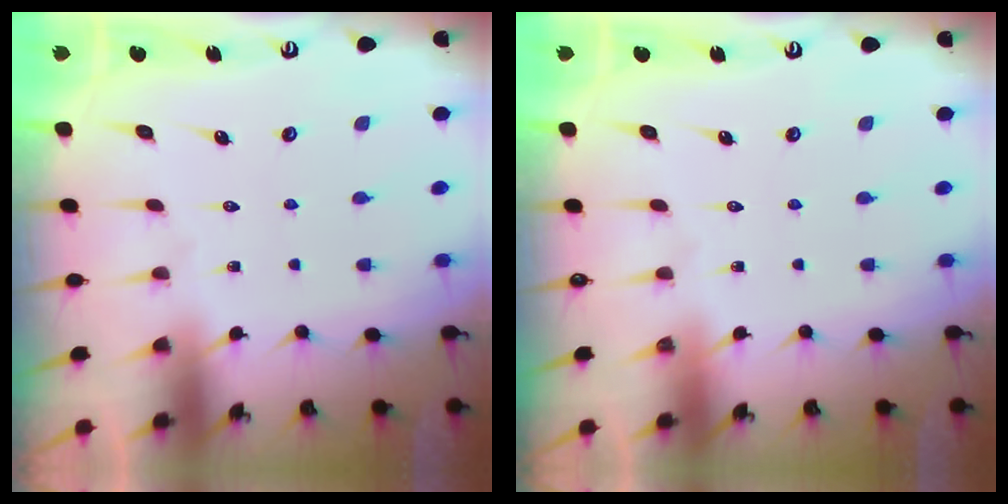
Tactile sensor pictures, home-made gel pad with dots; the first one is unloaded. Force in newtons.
{"total": 0.0}